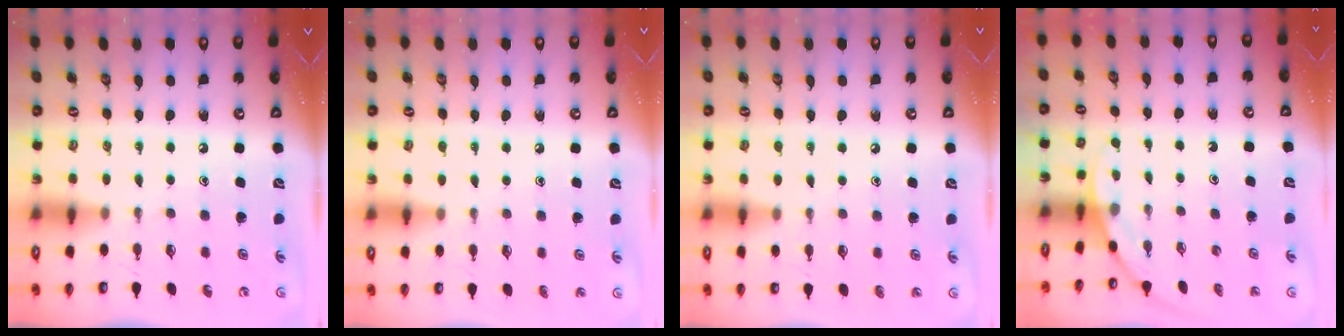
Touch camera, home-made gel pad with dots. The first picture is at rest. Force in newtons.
{"total": 3.8, "press": 3.7, "slide": 0.5}
{"total": 3.9, "press": 3.8, "slide": 0.9}
{"total": 3.2, "press": 3.2, "slide": 0.2}